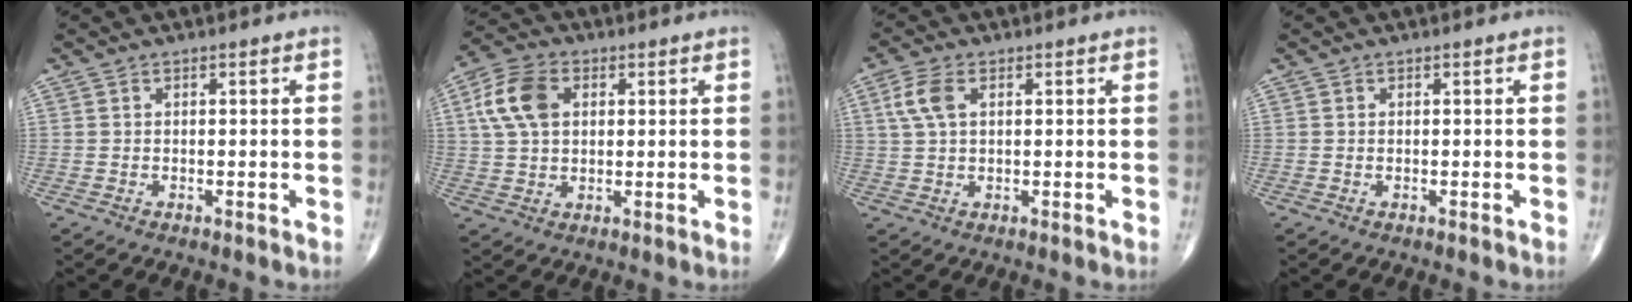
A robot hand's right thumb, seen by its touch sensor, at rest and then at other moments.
{"total": 9.5, "force": [2.5, 6.3, 6.7], "torque": [-0.128, 0.010, 0.043]}
{"total": 5.1, "force": [1.6, 2.7, 4.0], "torque": [-0.096, 0.010, 0.033]}
{"total": 0.0}